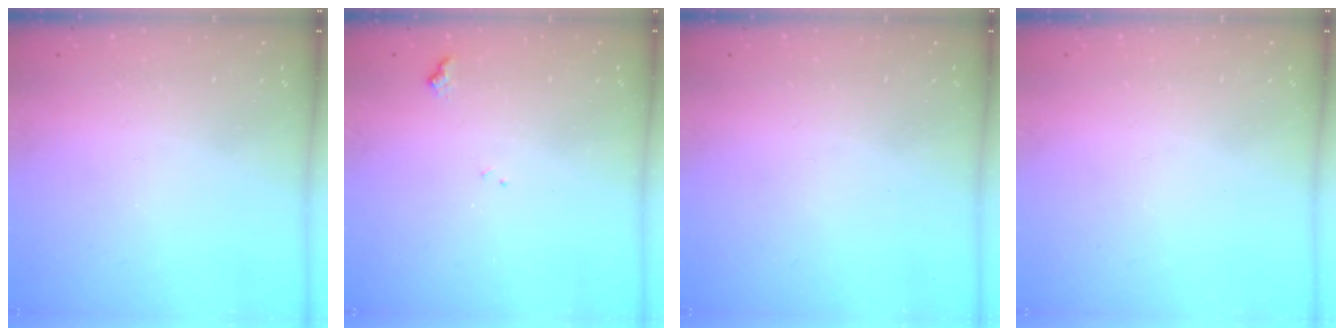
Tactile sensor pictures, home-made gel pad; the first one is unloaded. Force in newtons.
{"total": 7.6, "press": 7.5, "slide": 1.1}
{"total": 0.0}
{"total": 0.0}